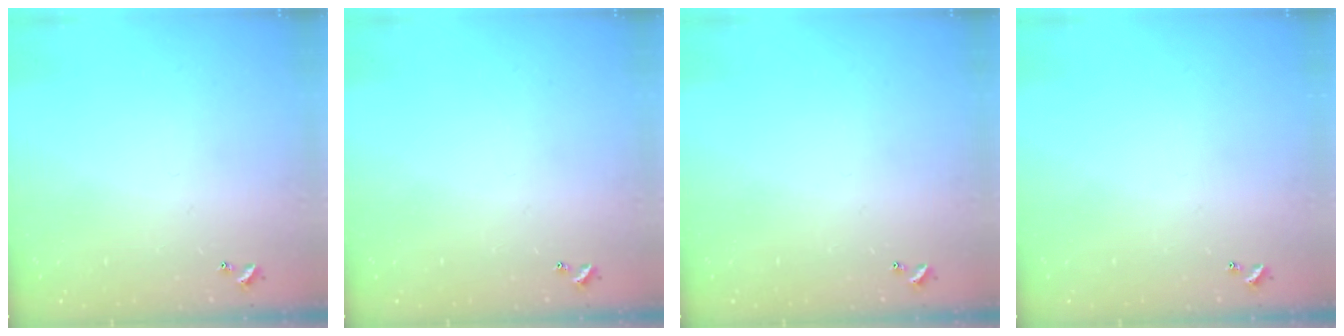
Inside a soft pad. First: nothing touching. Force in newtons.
{"total": 0.0}
{"total": 0.0}
{"total": 0.0}